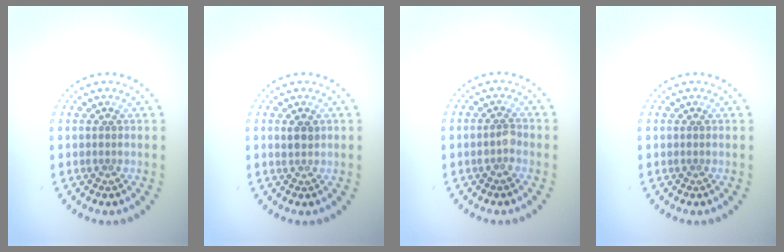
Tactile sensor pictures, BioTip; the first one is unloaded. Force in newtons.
{"total": 1.2, "press": 1.1, "slide": 0.4}
{"total": 1.2, "press": 1.1, "slide": 0.4}
{"total": 0.0}